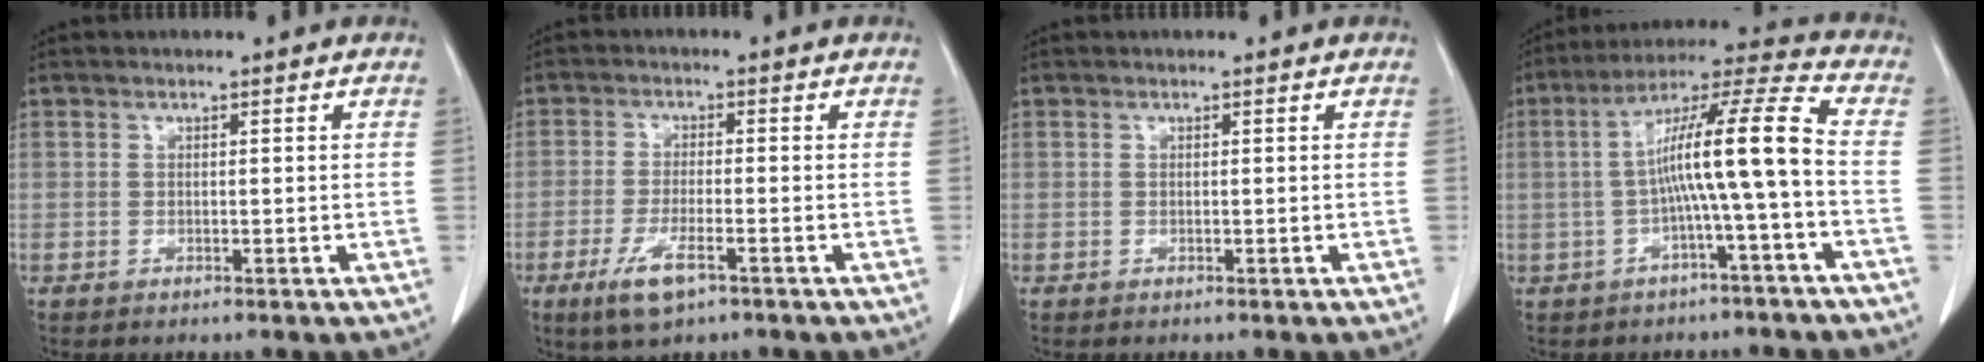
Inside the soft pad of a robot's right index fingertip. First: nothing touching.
{"total": 5.8, "force": [-3.2, 1.3, 4.7], "torque": [-0.097, -0.010, -0.055]}
{"total": 0.0}
{"total": 11.7, "force": [-1.3, -1.0, 11.6], "torque": [-0.195, 0.032, -0.029]}